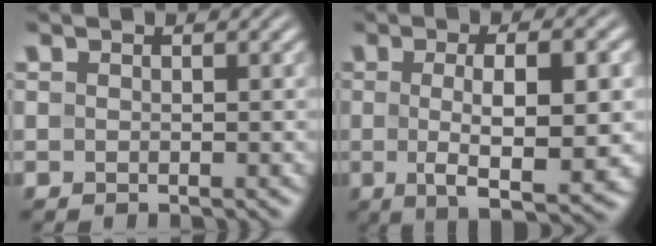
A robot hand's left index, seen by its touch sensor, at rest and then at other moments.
{"total": 8.5, "force": [-0.5, 2.4, 8.2], "torque": [-0.124, -0.005, -0.008]}